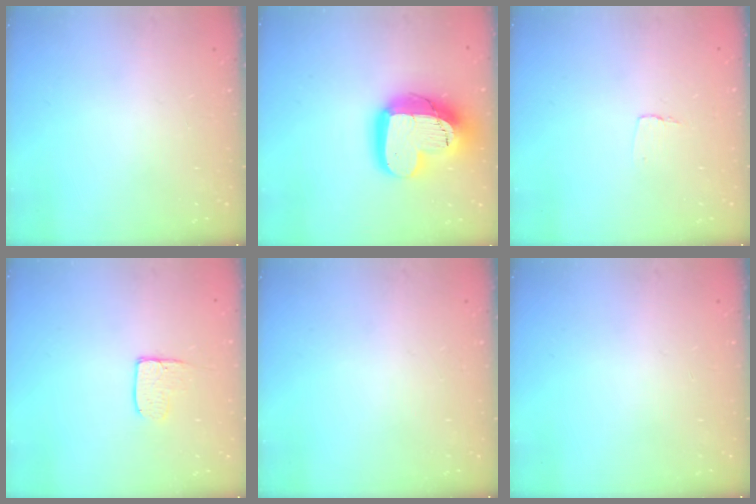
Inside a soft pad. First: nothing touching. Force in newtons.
{"total": 20.1, "press": 20.0, "slide": 1.6}
{"total": 3.4, "press": 3.4, "slide": 0.3}
{"total": 6.3, "press": 6.2, "slide": 0.5}
{"total": 0.0}
{"total": 0.0}